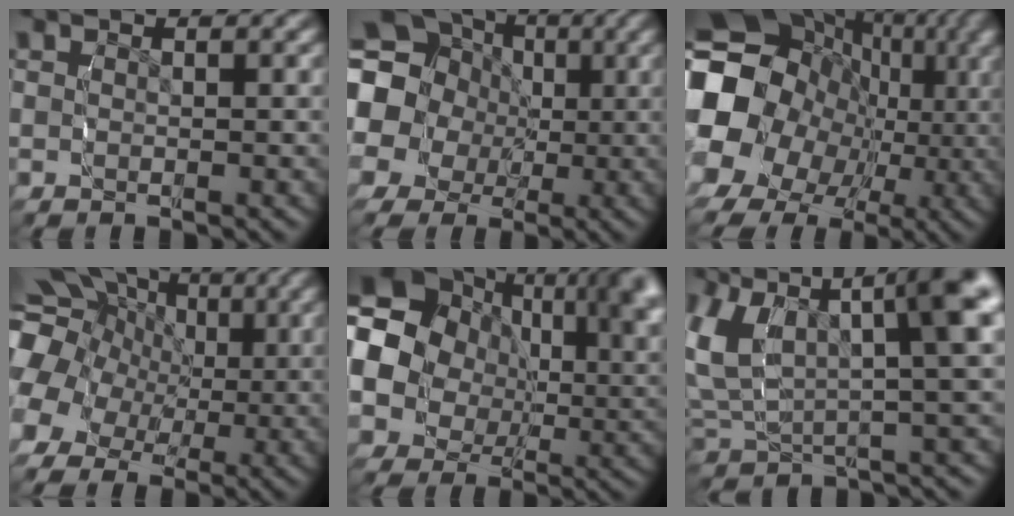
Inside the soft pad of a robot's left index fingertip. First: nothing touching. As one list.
[{"total": 13.3, "force": [1.5, 12.2, 5.0], "torque": [-0.123, -0.016, 0.013]}, {"total": 20.8, "force": [1.6, 17.5, 11.1], "torque": [-0.214, -0.017, 0.010]}, {"total": 12.4, "force": [2.4, 10.8, 5.6], "torque": [-0.120, -0.006, 0.033]}, {"total": 15.7, "force": [2.5, 13.5, 7.7], "torque": [-0.165, -0.019, 0.030]}, {"total": 13.0, "force": [3.7, 8.5, 9.0], "torque": [-0.149, 0.013, 0.049]}]